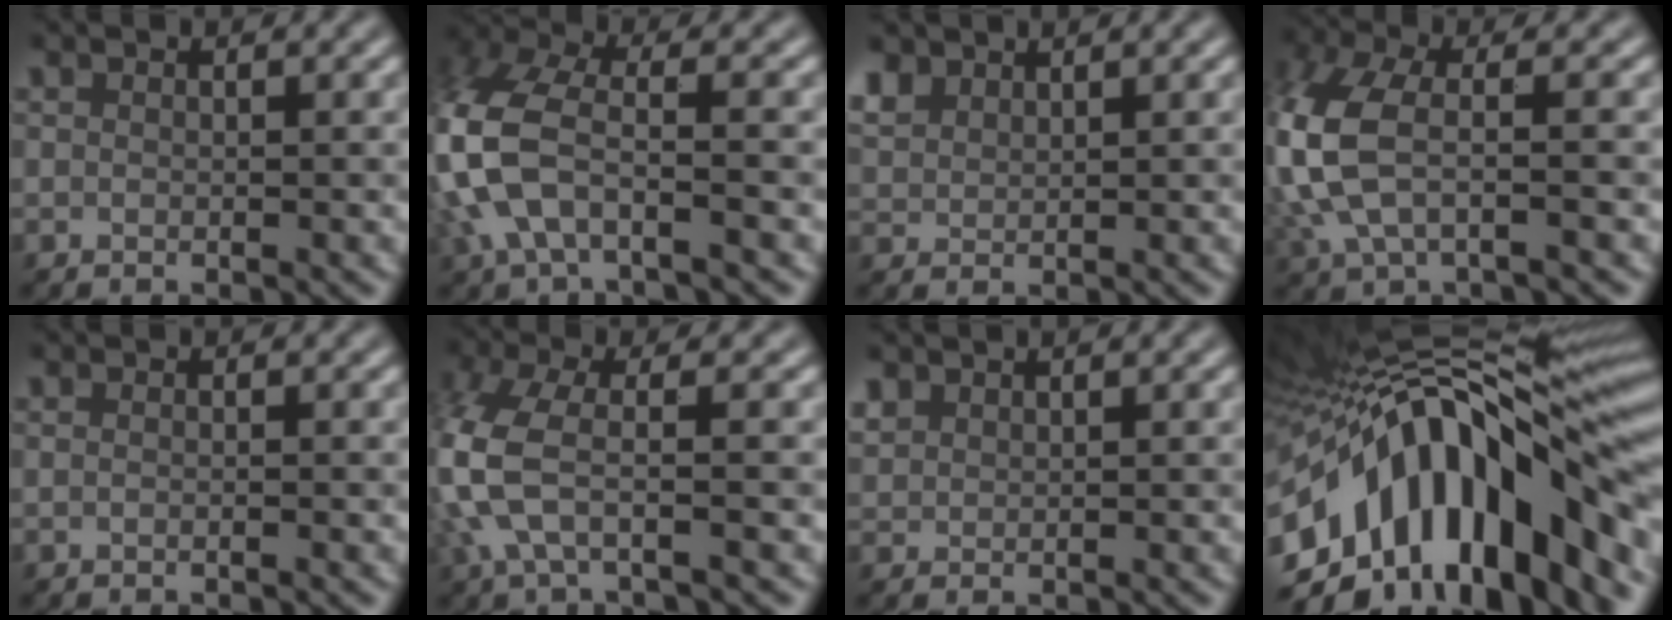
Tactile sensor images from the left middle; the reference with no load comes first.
{"total": 7.9, "force": [-2.2, 3.9, 6.5], "torque": [-0.161, 0.008, -0.058]}
{"total": 2.3, "force": [1.9, 1.1, 0.6], "torque": [-0.020, 0.008, 0.043]}
{"total": 7.1, "force": [-0.5, 3.5, 6.1], "torque": [-0.156, 0.008, -0.017]}
{"total": 0.7, "force": [0.0, 0.3, 0.7], "torque": [-0.007, -0.006, -0.007]}
{"total": 5.3, "force": [-1.3, 1.9, 4.8], "torque": [-0.130, -0.001, -0.033]}
{"total": 1.3, "force": [1.2, 0.7, 0.1], "torque": [-0.007, 0.004, 0.028]}
{"total": 18.1, "force": [-3.6, 8.9, 15.4], "torque": [-0.241, 0.024, -0.067]}